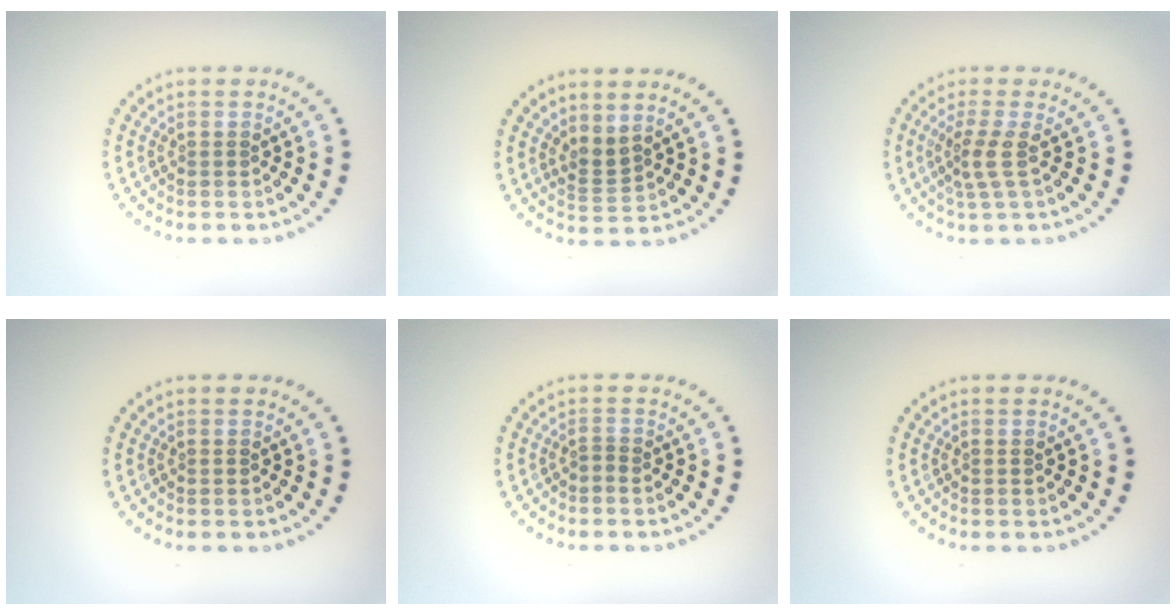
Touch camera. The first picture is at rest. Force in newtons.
{"total": 1.8, "press": 1.3, "slide": 1.2}
{"total": 2.3, "press": 1.6, "slide": 1.6}
{"total": 0.0}
{"total": 0.6, "press": 0.2, "slide": 0.5}
{"total": 0.0}